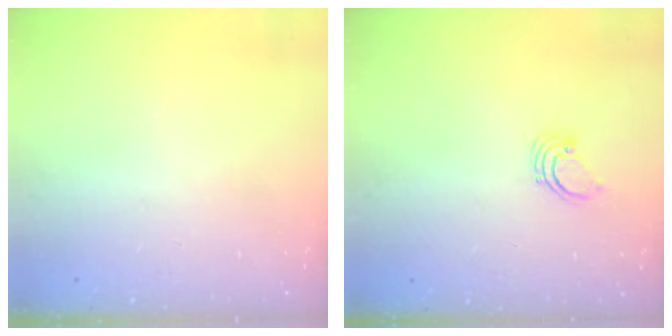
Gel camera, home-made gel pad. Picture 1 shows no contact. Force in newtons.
{"total": 2.2, "press": 2.2, "slide": 0.2}